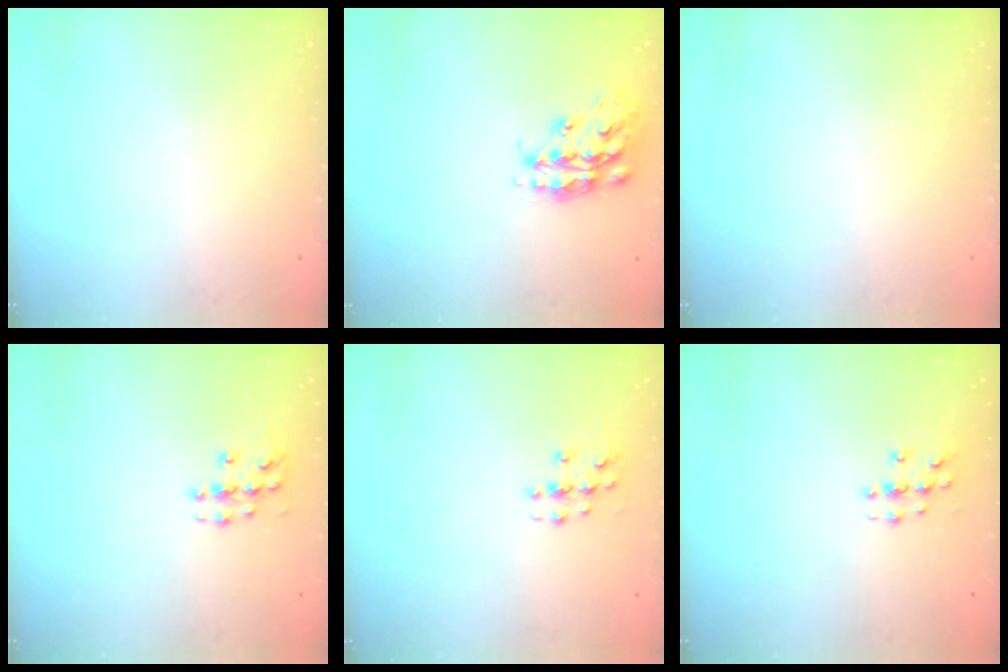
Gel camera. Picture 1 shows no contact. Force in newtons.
{"total": 15.9, "press": 15.8, "slide": 1.0}
{"total": 0.0}
{"total": 6.1, "press": 6.1, "slide": 0.4}
{"total": 3.7, "press": 3.7, "slide": 0.1}
{"total": 3.4, "press": 3.4, "slide": 0.2}